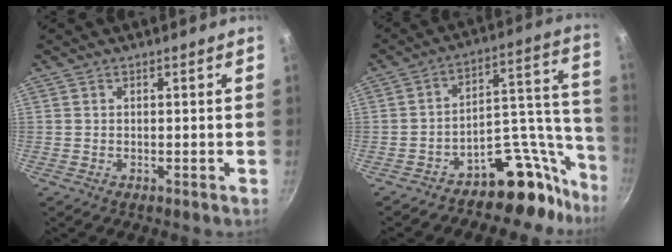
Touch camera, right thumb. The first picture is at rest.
{"total": 13.9, "force": [-10.8, 5.8, 6.5], "torque": [-0.016, 0.160, -0.165]}